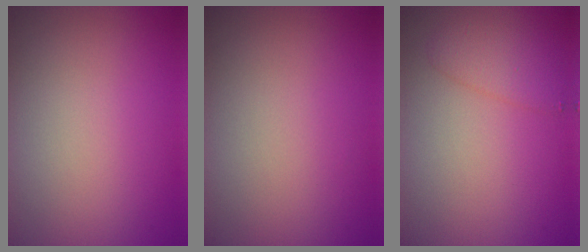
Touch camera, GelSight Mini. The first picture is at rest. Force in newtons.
{"total": 0.0}
{"total": 2.3, "press": 2.3, "slide": 0.1}